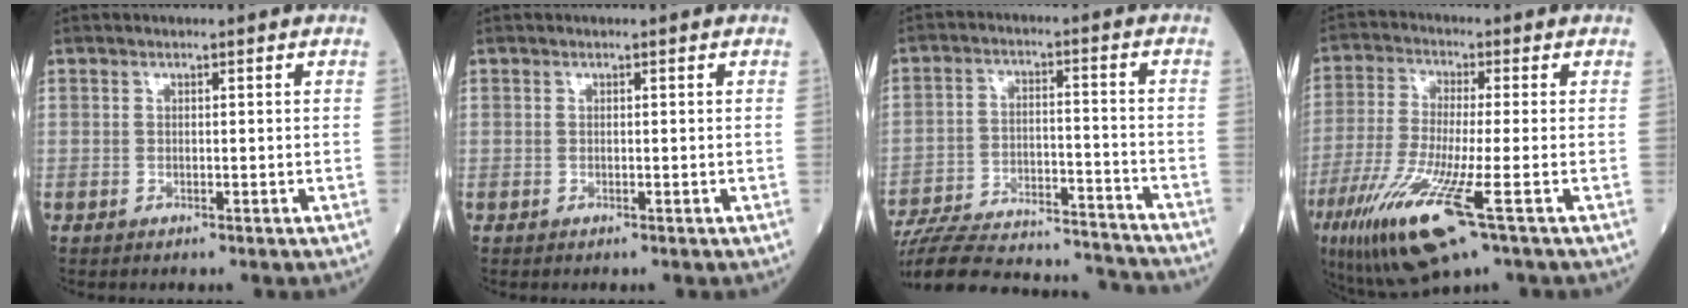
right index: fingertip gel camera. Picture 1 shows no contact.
{"total": 0.0}
{"total": 22.5, "force": [-21.4, 3.2, 6.4], "torque": [-0.121, -0.003, -0.310]}
{"total": 13.7, "force": [-6.3, 1.1, 12.1], "torque": [-0.253, -0.041, -0.113]}